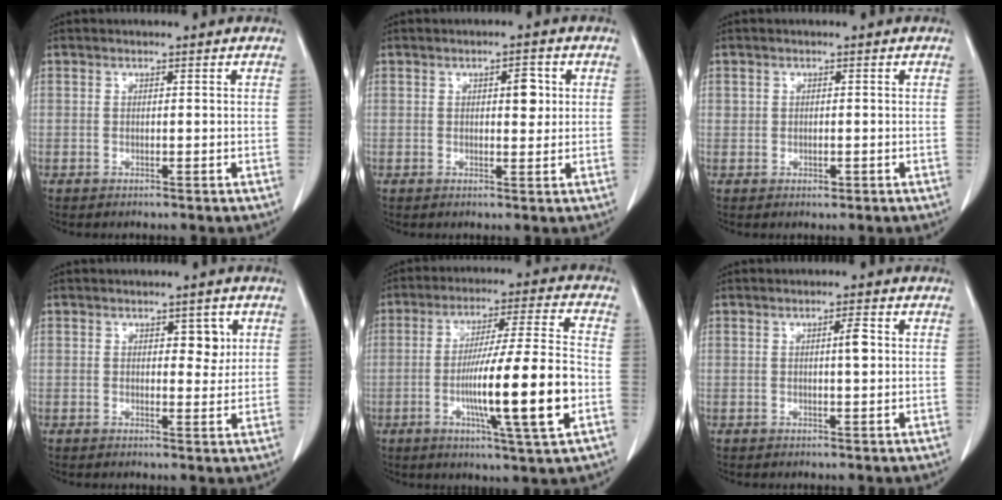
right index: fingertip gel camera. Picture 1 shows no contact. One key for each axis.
{"total": 3.0, "fx": 0.7, "fy": 1.3, "fz": 2.6, "tx": -0.035, "ty": 0.002, "tz": 0.010}
{"total": 1.2, "fx": -0.2, "fy": 0.9, "fz": 0.7, "tx": -0.011, "ty": -0.001, "tz": 0.000}
{"total": 3.1, "fx": 1.1, "fy": 1.6, "fz": 2.4, "tx": -0.025, "ty": 0.000, "tz": 0.014}
{"total": 16.2, "fx": -4.1, "fy": 0.0, "fz": 15.7, "tx": -0.268, "ty": -0.007, "tz": -0.069}
{"total": 2.2, "fx": 0.4, "fy": 0.3, "fz": 2.2, "tx": -0.036, "ty": 0.002, "tz": 0.006}